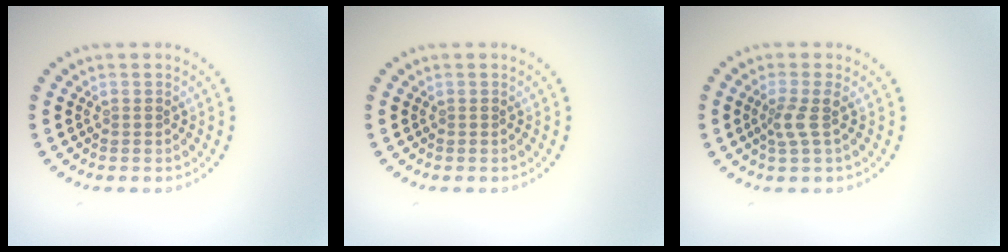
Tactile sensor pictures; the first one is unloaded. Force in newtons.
{"total": 0.0}
{"total": 1.9, "press": 1.4, "slide": 1.2}